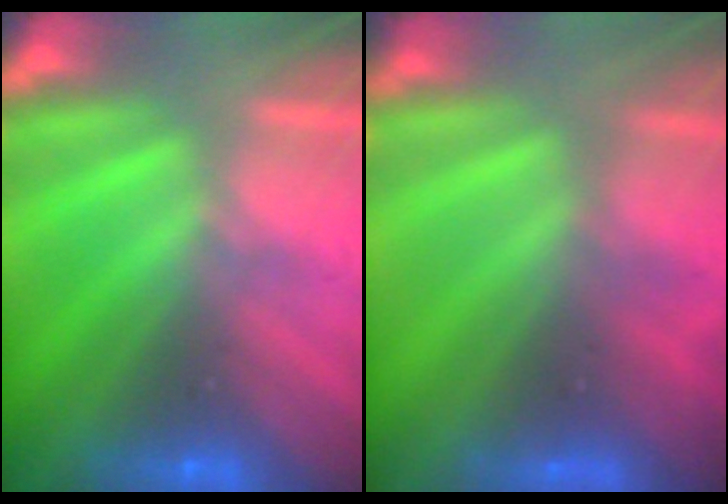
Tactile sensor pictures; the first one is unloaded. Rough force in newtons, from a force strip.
{"total": 5.3}